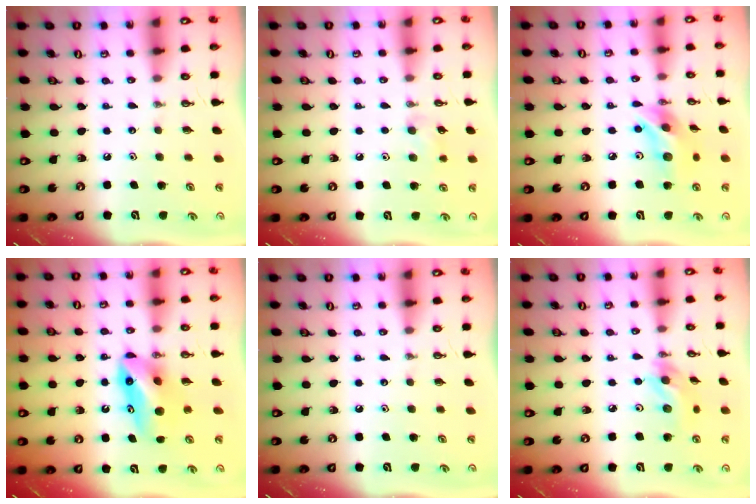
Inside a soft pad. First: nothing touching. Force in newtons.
{"total": 7.6, "press": 7.3, "slide": 2.3}
{"total": 12.9, "press": 12.8, "slide": 1.0}
{"total": 9.8, "press": 8.8, "slide": 4.2}
{"total": 0.0}
{"total": 11.4, "press": 11.2, "slide": 2.3}